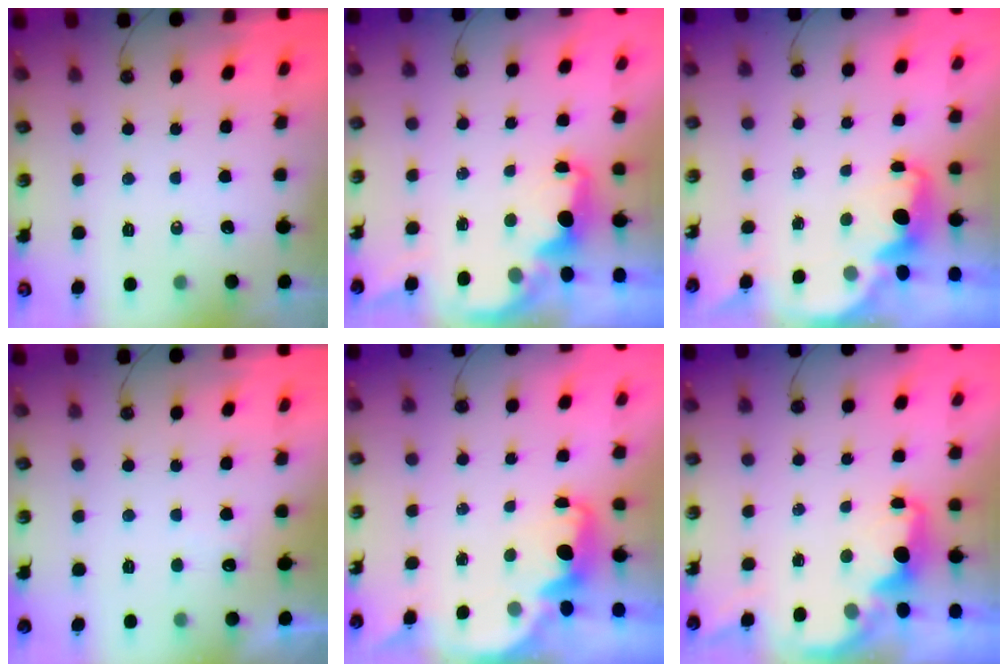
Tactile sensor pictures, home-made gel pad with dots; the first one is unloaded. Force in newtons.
{"total": 2.1, "press": 2.0, "slide": 0.8}
{"total": 2.4, "press": 2.3, "slide": 0.6}
{"total": 3.7, "press": 3.5, "slide": 1.2}
{"total": 2.4, "press": 2.3, "slide": 0.6}
{"total": 2.1, "press": 2.0, "slide": 0.8}